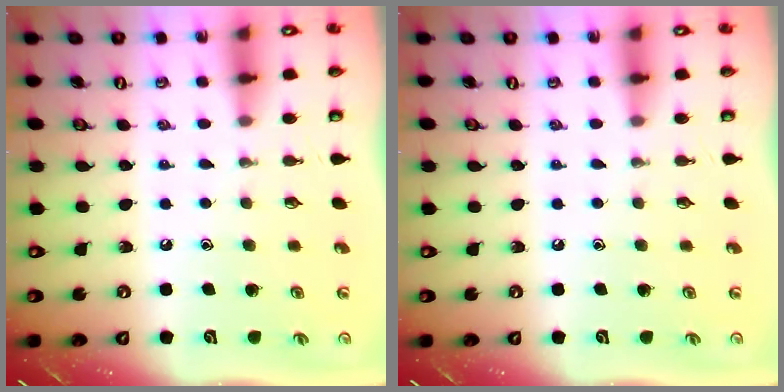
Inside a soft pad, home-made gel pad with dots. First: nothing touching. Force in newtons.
{"total": 0.0}